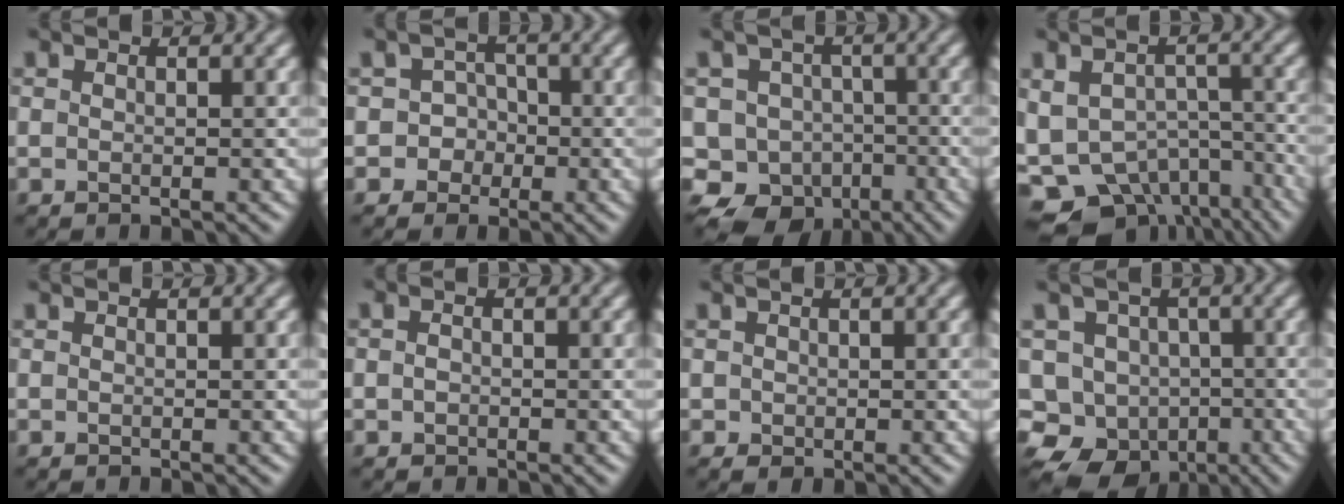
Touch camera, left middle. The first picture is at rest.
{"total": 2.7, "force": [-0.7, 2.5, 0.4], "torque": [0.024, 0.008, -0.021]}
{"total": 11.1, "force": [-5.5, 9.1, 3.3], "torque": [-0.037, -0.003, -0.109]}
{"total": 9.1, "force": [-5.8, 5.6, 4.2], "torque": [-0.071, -0.018, -0.074]}
{"total": 0.0}
{"total": 1.0, "force": [-0.1, 0.8, 0.5], "torque": [-0.010, -0.001, -0.003]}
{"total": 0.8, "force": [0.1, 0.7, 0.3], "torque": [-0.002, -0.002, 0.002]}
{"total": 11.5, "force": [-4.9, 9.4, 4.4], "torque": [-0.058, 0.002, -0.103]}